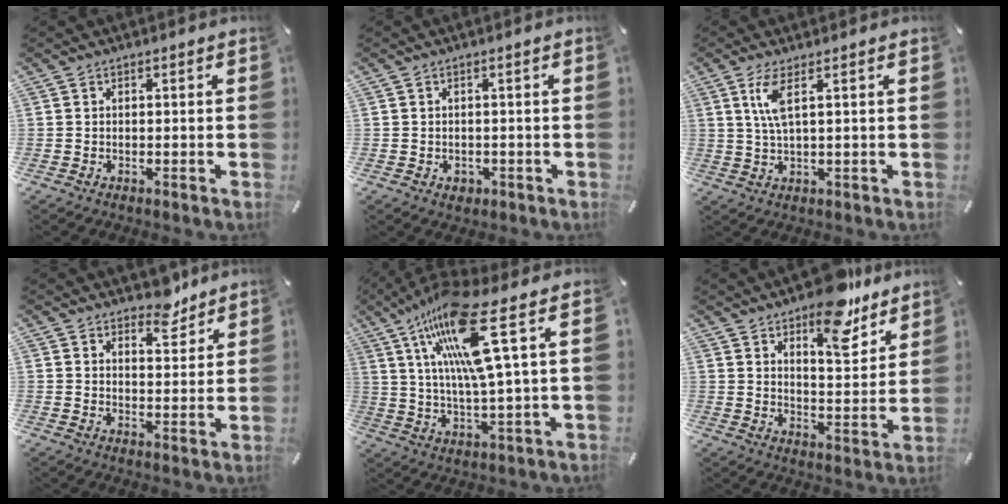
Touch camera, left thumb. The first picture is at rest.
{"total": 1.9, "force": [-0.7, 1.6, 0.8], "torque": [-0.015, 0.003, -0.013]}
{"total": 5.7, "force": [2.0, 1.1, 5.2], "torque": [-0.106, 0.001, 0.033]}
{"total": 7.0, "force": [5.8, 3.6, 1.7], "torque": [0.004, -0.043, 0.099]}
{"total": 18.3, "force": [8.2, 2.8, 16.1], "torque": [-0.329, -0.030, 0.121]}
{"total": 13.8, "force": [9.8, 6.2, 7.4], "torque": [-0.094, -0.066, 0.170]}